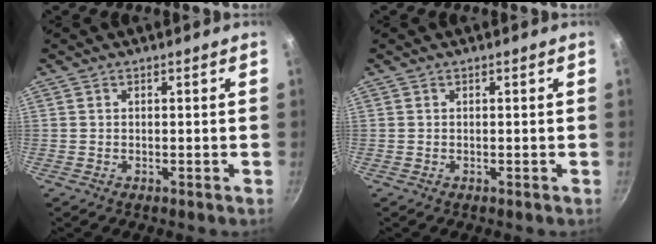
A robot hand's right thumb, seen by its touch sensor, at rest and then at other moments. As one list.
[{"total": 0.0}]